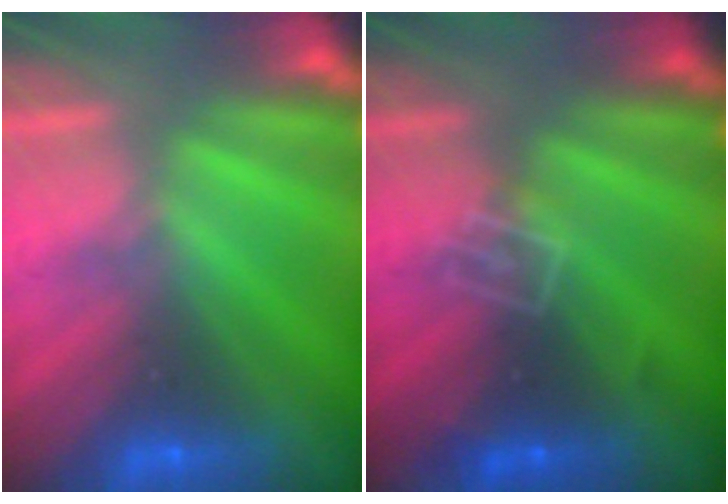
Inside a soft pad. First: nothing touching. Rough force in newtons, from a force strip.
{"total": 2.8}